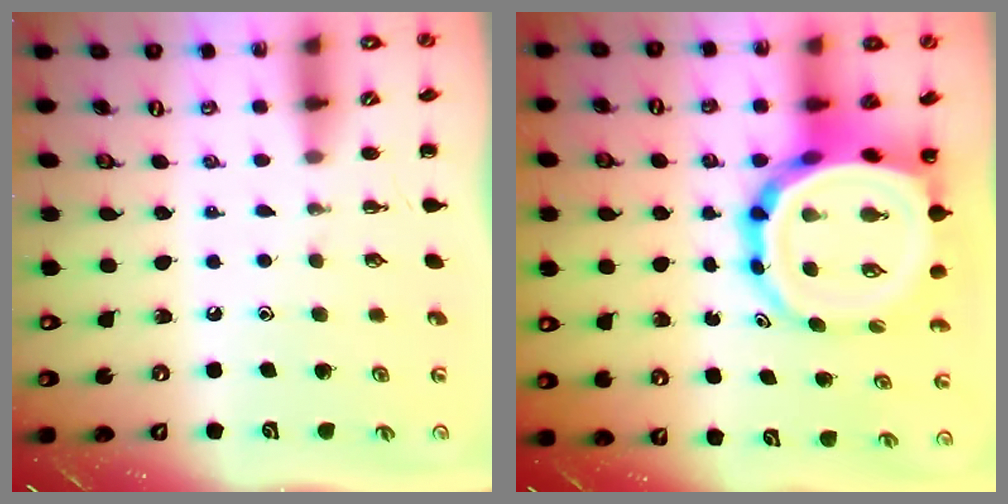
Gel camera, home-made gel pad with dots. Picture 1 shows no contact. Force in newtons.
{"total": 15.3, "press": 14.8, "slide": 3.9}